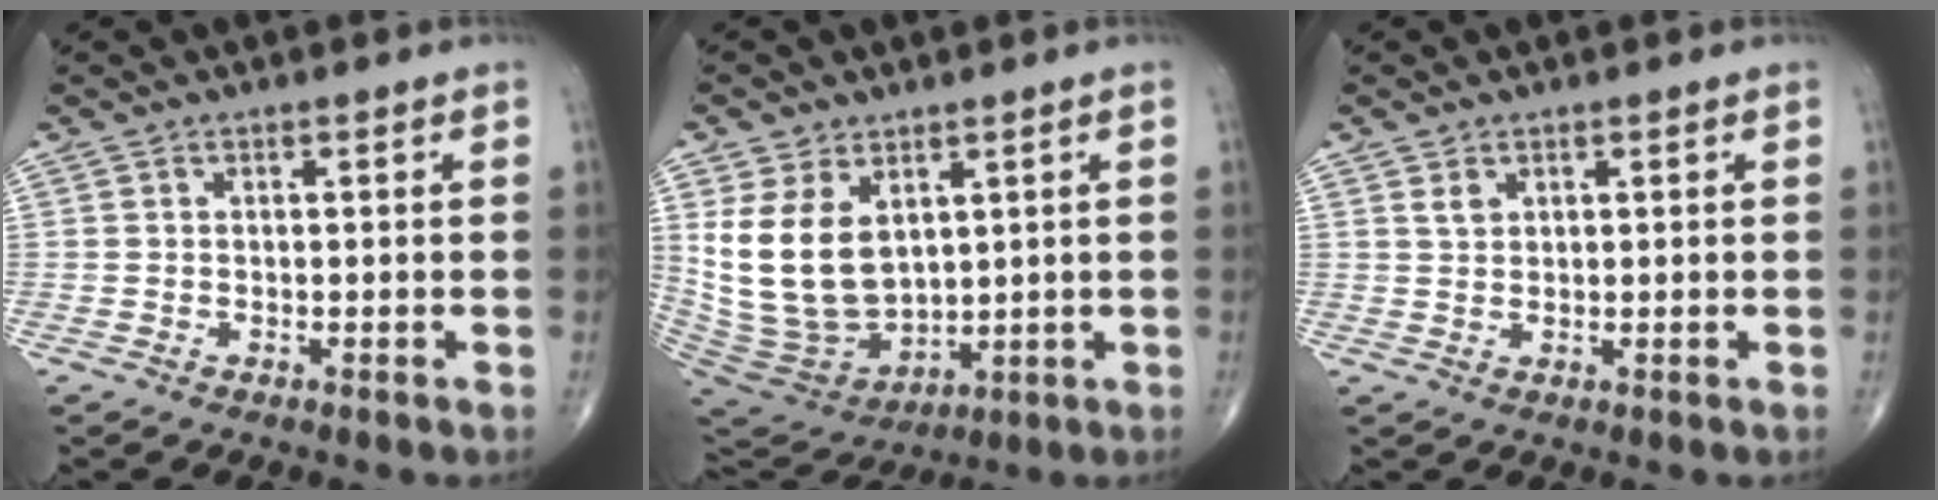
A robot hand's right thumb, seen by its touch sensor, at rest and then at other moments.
{"total": 14.8, "force": [4.1, 9.8, 10.2], "torque": [-0.174, -0.025, 0.109]}
{"total": 1.8, "force": [1.1, 1.1, 0.9], "torque": [-0.011, -0.004, 0.024]}